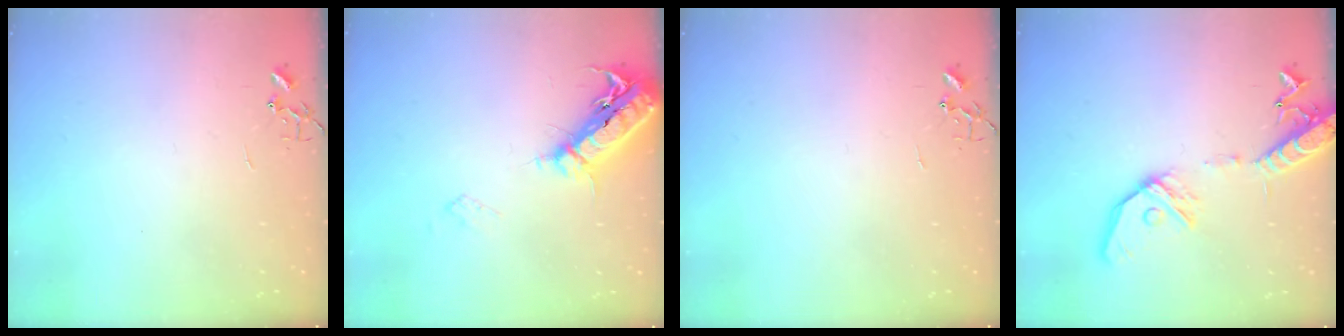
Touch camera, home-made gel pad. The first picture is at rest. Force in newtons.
{"total": 17.6, "press": 17.3, "slide": 3.5}
{"total": 0.0}
{"total": 16.0, "press": 15.7, "slide": 3.1}